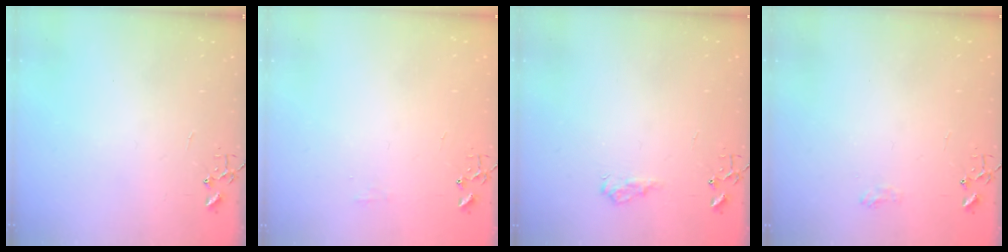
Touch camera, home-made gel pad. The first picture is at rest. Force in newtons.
{"total": 4.5, "press": 4.4, "slide": 0.7}
{"total": 8.2, "press": 8.2, "slide": 0.9}
{"total": 6.3, "press": 6.3, "slide": 0.8}